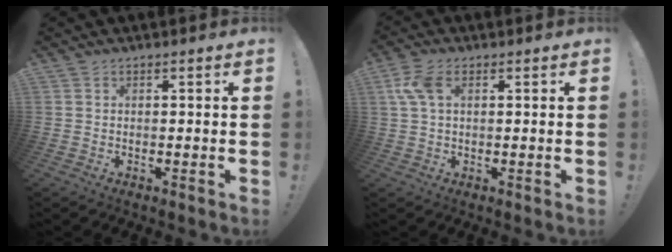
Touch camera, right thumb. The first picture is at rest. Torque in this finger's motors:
{"motor_torque": [1.03, 1.17, 0.64, 0.25, 0.01]}